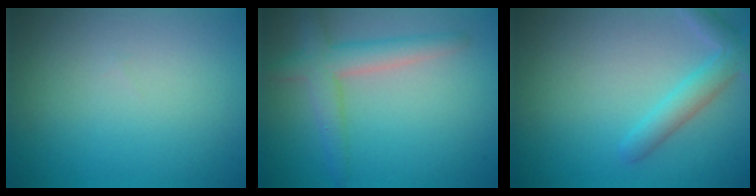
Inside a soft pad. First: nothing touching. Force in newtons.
{"total": 3.5, "press": 3.5, "slide": 0.2}
{"total": 3.0, "press": 3.0, "slide": 0.2}